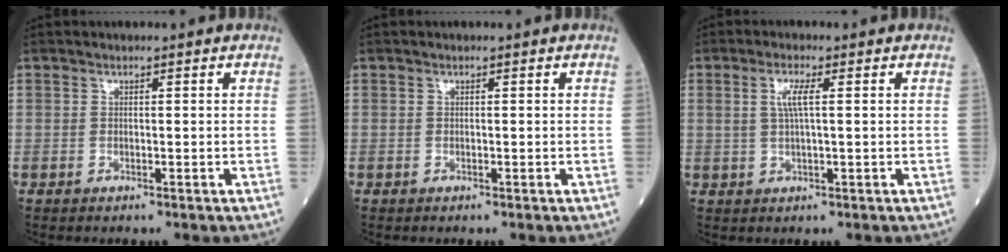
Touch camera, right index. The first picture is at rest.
{"total": 0.0}
{"total": 3.4, "force": [0.9, 0.4, 3.3], "torque": [-0.071, 0.004, 0.017]}